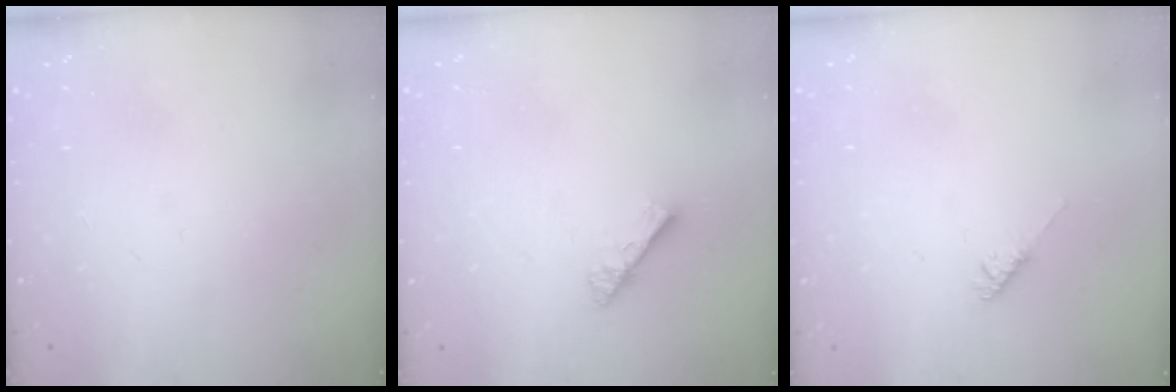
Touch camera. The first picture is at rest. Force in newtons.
{"total": 2.8, "press": 2.8, "slide": 0.3}
{"total": 3.5, "press": 3.5, "slide": 0.7}